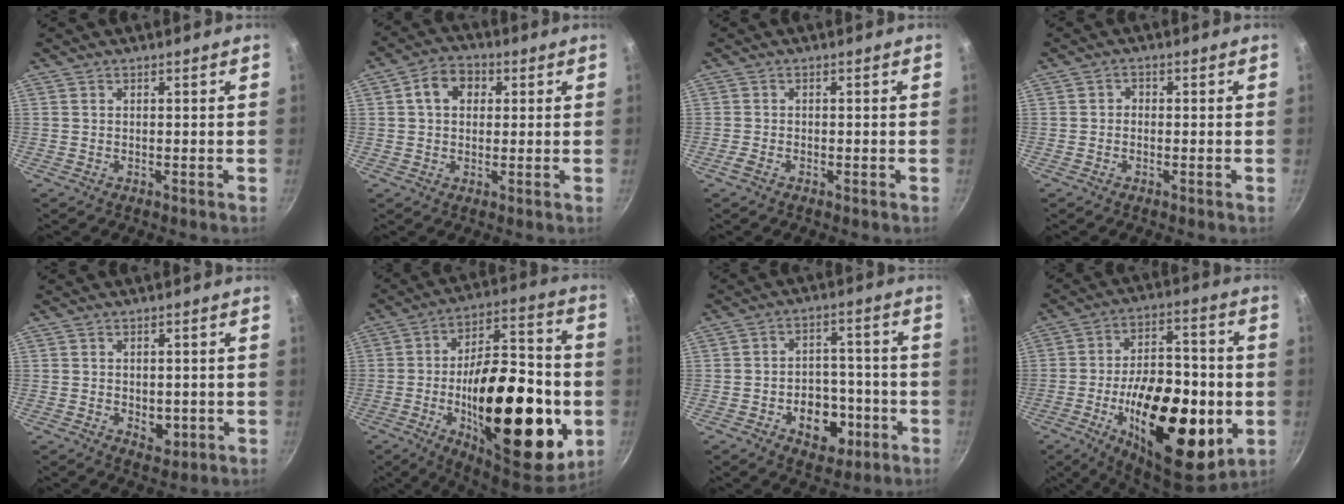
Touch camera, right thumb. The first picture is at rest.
{"total": 7.0, "force": [1.8, 5.3, 4.2], "torque": [-0.043, 0.011, 0.019]}
{"total": 1.5, "force": [-0.9, 0.6, 1.0], "torque": [-0.030, 0.005, -0.024]}
{"total": 1.2, "force": [-0.3, 1.0, 0.6], "torque": [-0.006, 0.005, -0.009]}
{"total": 4.0, "force": [-0.7, 2.8, 2.8], "torque": [-0.026, -0.005, -0.004]}
{"total": 32.9, "force": [-7.1, 14.7, 28.5], "torque": [-0.388, 0.023, -0.098]}
{"total": 11.1, "force": [-4.2, 7.7, 6.7], "torque": [-0.053, 0.027, -0.055]}
{"total": 27.2, "force": [-6.4, 13.0, 23.0], "torque": [-0.323, 0.012, -0.094]}